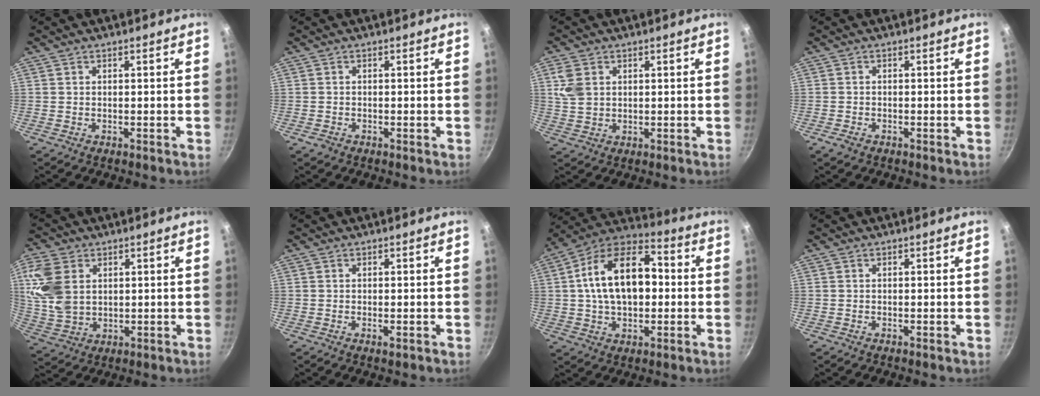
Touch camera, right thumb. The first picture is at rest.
{"total": 1.0, "force": [-0.6, 0.6, 0.5], "torque": [-0.007, -0.001, -0.012]}
{"total": 5.1, "force": [1.5, 3.8, 3.1], "torque": [-0.060, -0.001, 0.034]}
{"total": 1.5, "force": [-1.0, 0.8, 0.9], "torque": [-0.020, -0.001, -0.019]}
{"total": 11.9, "force": [3.0, 8.4, 7.9], "torque": [-0.168, -0.004, 0.066]}
{"total": 0.7, "force": [-0.2, 0.2, 0.7], "torque": [-0.011, -0.002, -0.004]}
{"total": 18.7, "force": [1.5, 11.2, 14.9], "torque": [-0.235, 0.030, 0.019]}
{"total": 0.0}